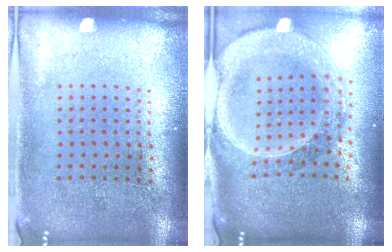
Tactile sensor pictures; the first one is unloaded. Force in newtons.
{"total": 2.9, "press": 2.5, "slide": 1.4}